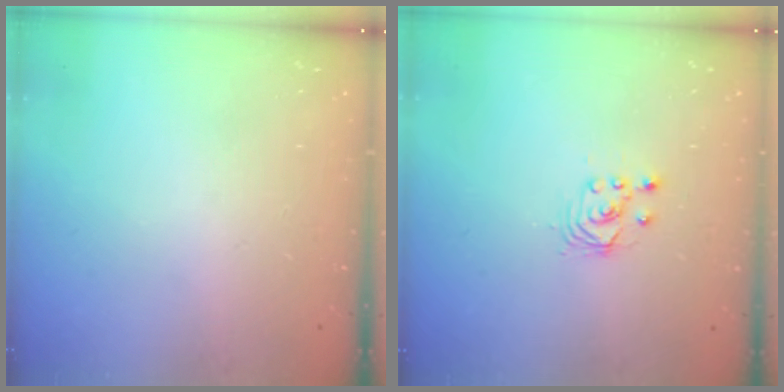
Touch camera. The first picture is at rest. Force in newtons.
{"total": 2.5, "press": 2.5, "slide": 0.2}